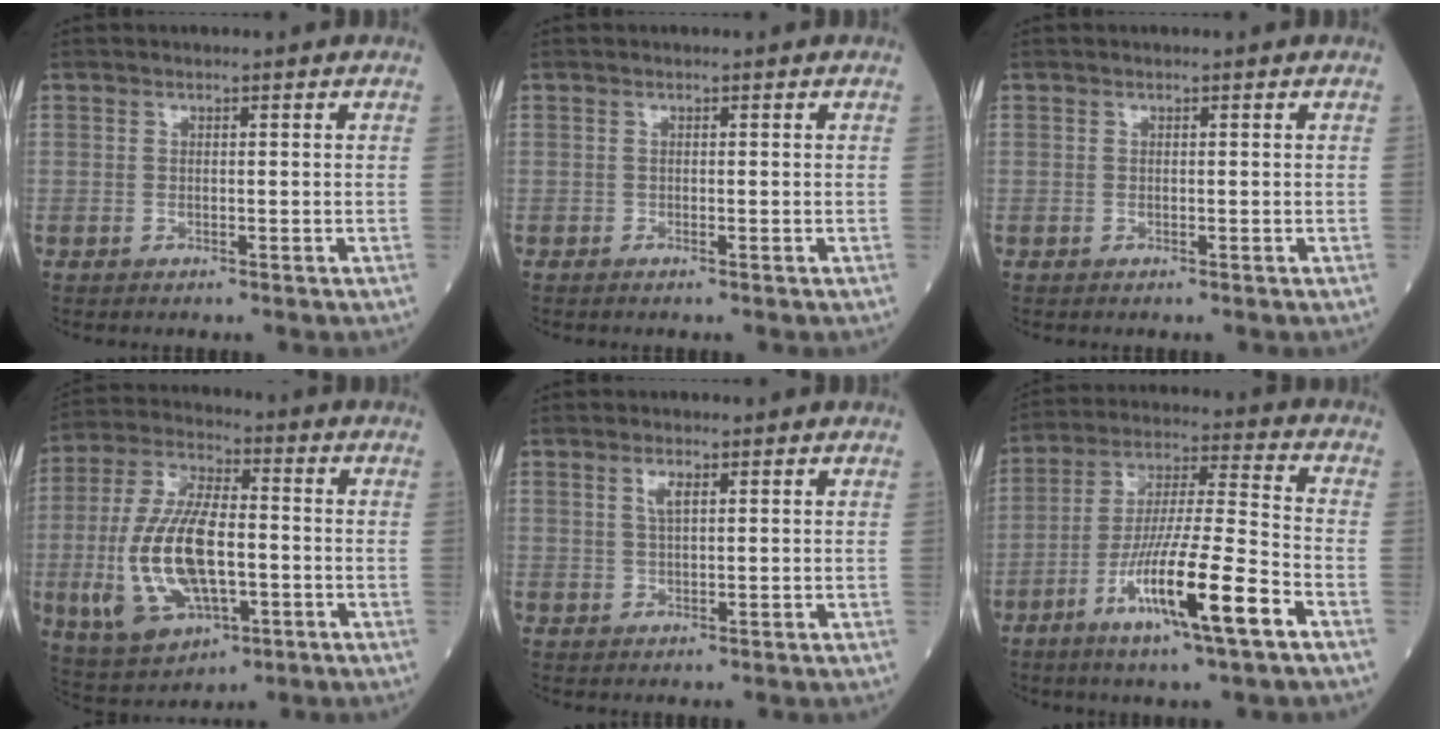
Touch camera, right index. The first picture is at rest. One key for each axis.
{"total": 0.0}
{"total": 0.0}
{"total": 16.9, "fx": -3.2, "fy": 7.4, "fz": 14.8, "tx": -0.315, "ty": 0.002, "tz": -0.048}
{"total": 2.0, "fx": 0.9, "fy": 0.5, "fz": 1.7, "tx": -0.038, "ty": 0.002, "tz": 0.020}
{"total": 15.6, "fx": -7.2, "fy": 0.5, "fz": 13.8, "tx": -0.260, "ty": -0.017, "tz": -0.128}